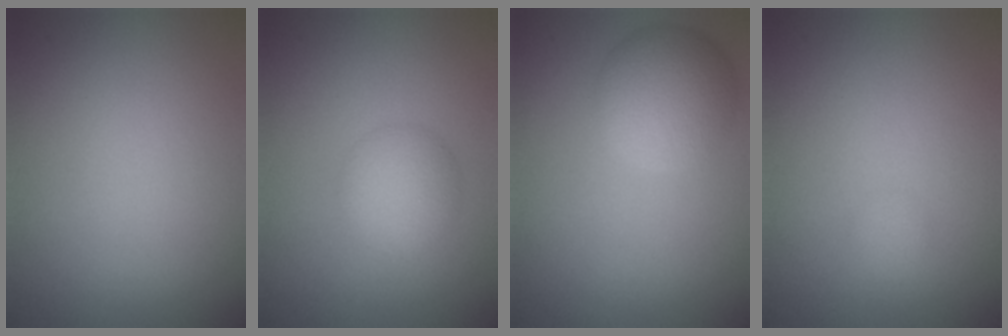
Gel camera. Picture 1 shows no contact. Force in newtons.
{"total": 3.3, "press": 3.3, "slide": 0.0}
{"total": 4.7, "press": 4.7, "slide": 0.1}
{"total": 0.8, "press": 0.8, "slide": 0.1}